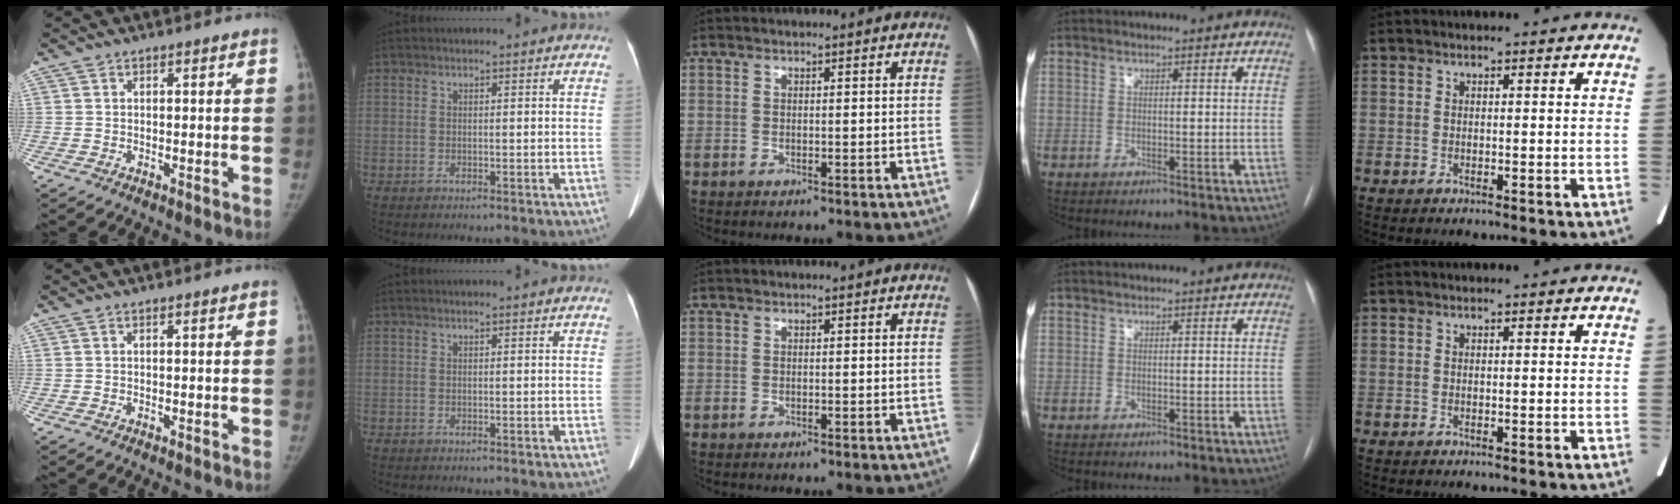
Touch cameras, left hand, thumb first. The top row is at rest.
{}